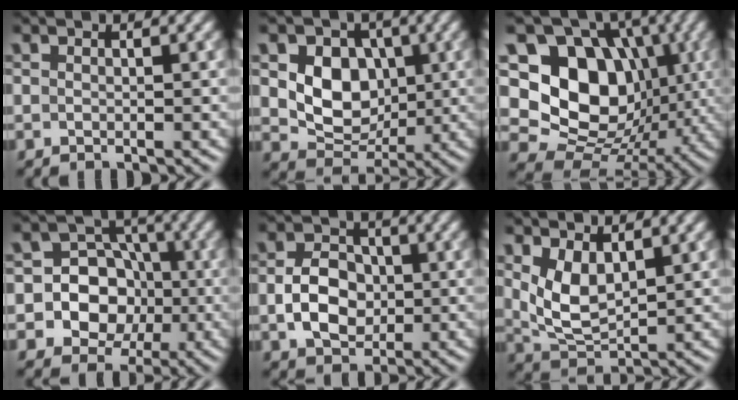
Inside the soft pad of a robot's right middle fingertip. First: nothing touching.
{"total": 6.1, "force": [0.8, 4.8, 3.8], "torque": [-0.065, -0.004, 0.011]}
{"total": 13.3, "force": [1.6, 10.5, 8.0], "torque": [-0.124, 0.004, 0.010]}
{"total": 8.9, "force": [-1.5, 8.1, 3.2], "torque": [-0.054, 0.024, -0.051]}
{"total": 4.7, "force": [-0.6, 3.6, 3.0], "torque": [-0.054, 0.002, -0.012]}
{"total": 4.4, "force": [1.5, 2.3, 3.4], "torque": [-0.081, -0.006, 0.036]}